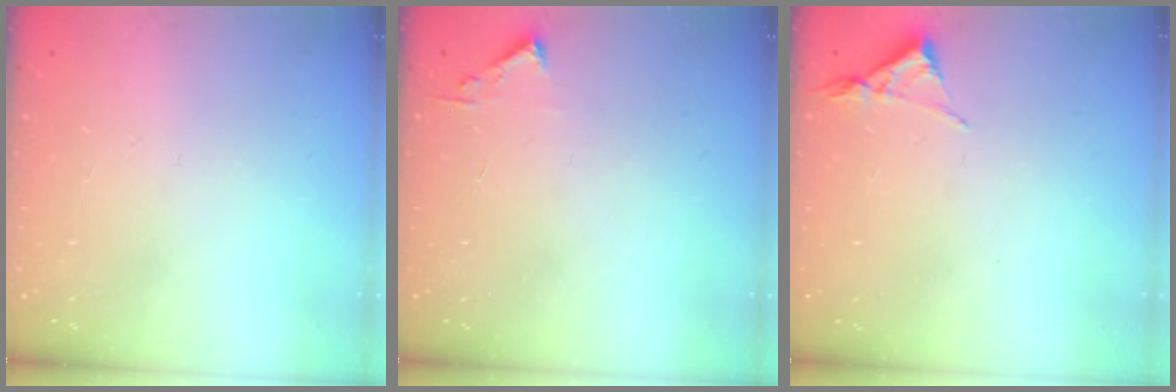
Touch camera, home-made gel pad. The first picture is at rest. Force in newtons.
{"total": 2.4, "press": 2.4, "slide": 0.3}
{"total": 3.4, "press": 3.4, "slide": 0.5}